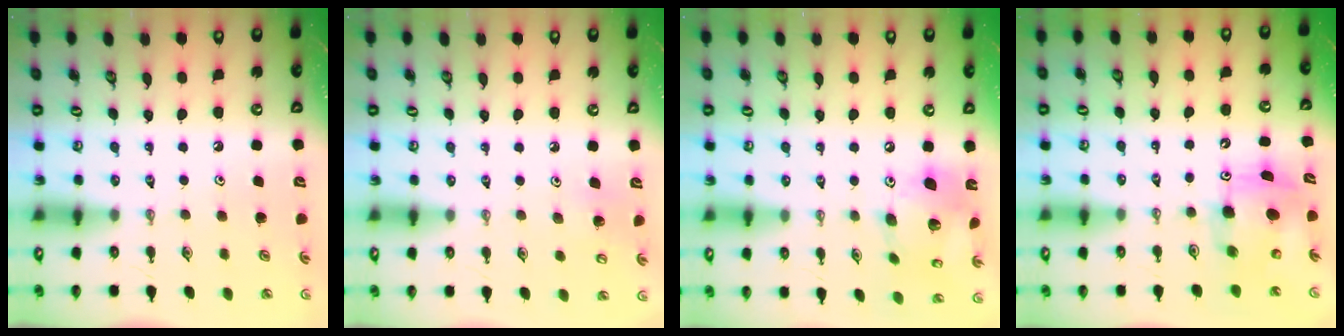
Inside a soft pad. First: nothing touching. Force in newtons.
{"total": 7.0, "press": 6.9, "slide": 0.9}
{"total": 15.2, "press": 15.1, "slide": 1.9}
{"total": 6.8, "press": 6.5, "slide": 1.9}